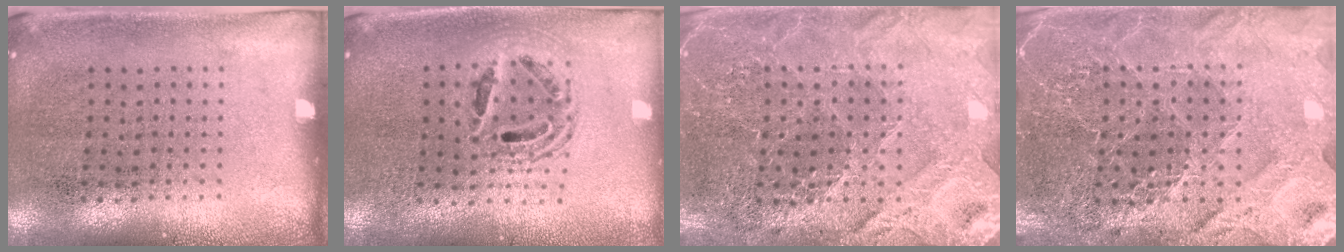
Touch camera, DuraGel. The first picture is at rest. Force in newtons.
{"total": 1.6, "press": 1.4, "slide": 0.8}
{"total": 4.0, "press": 3.8, "slide": 1.2}
{"total": 4.7, "press": 4.3, "slide": 1.8}